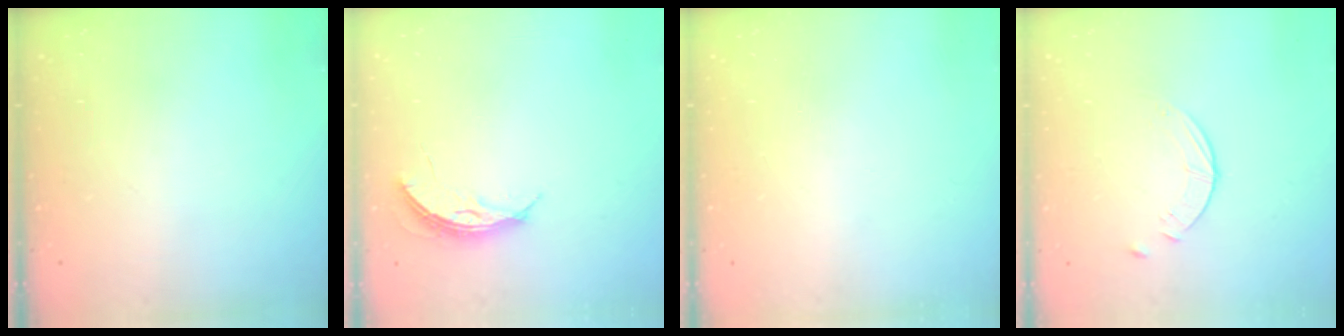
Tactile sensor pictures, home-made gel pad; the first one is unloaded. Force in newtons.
{"total": 4.6, "press": 4.5, "slide": 0.4}
{"total": 0.0}
{"total": 2.6, "press": 2.5, "slide": 0.3}